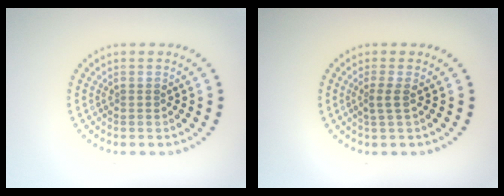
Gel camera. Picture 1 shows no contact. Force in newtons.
{"total": 1.4, "press": 1.0, "slide": 1.0}